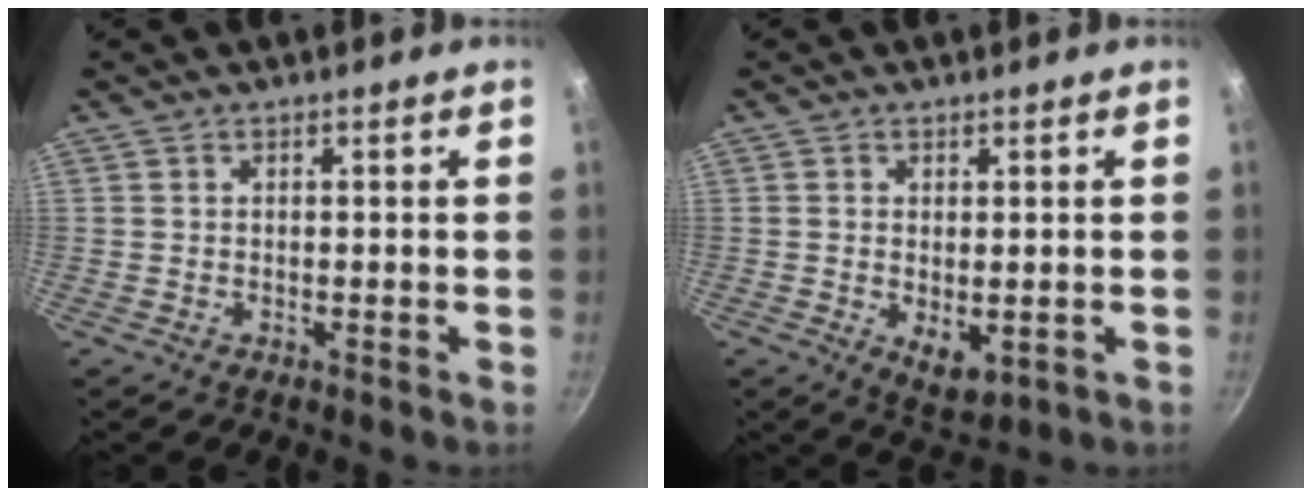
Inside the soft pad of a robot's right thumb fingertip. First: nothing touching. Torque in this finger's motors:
{"motor_torque": [-0.30, 0.33, -0.09, 0.04, 0.02]}